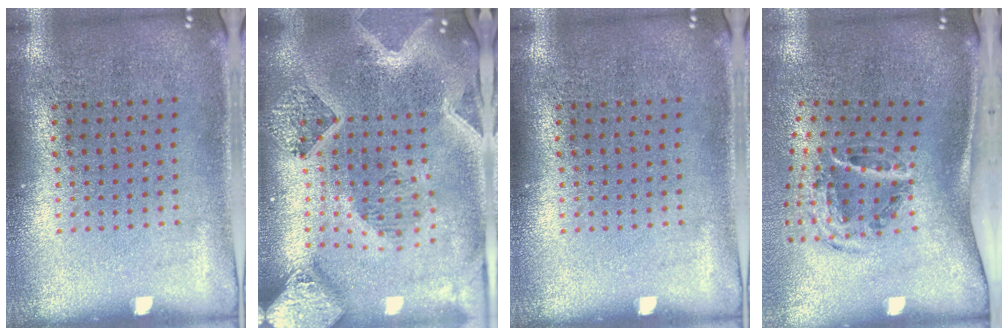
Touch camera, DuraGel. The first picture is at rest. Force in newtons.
{"total": 4.1, "press": 3.1, "slide": 2.6}
{"total": 0.0}
{"total": 2.1, "press": 1.2, "slide": 1.7}